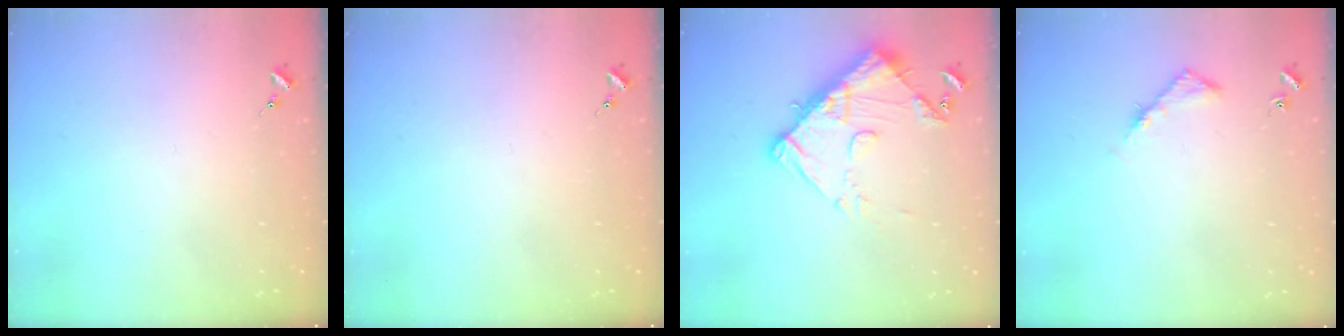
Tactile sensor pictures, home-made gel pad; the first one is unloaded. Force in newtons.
{"total": 0.0}
{"total": 13.0, "press": 13.0, "slide": 1.3}
{"total": 4.3, "press": 4.3, "slide": 0.4}